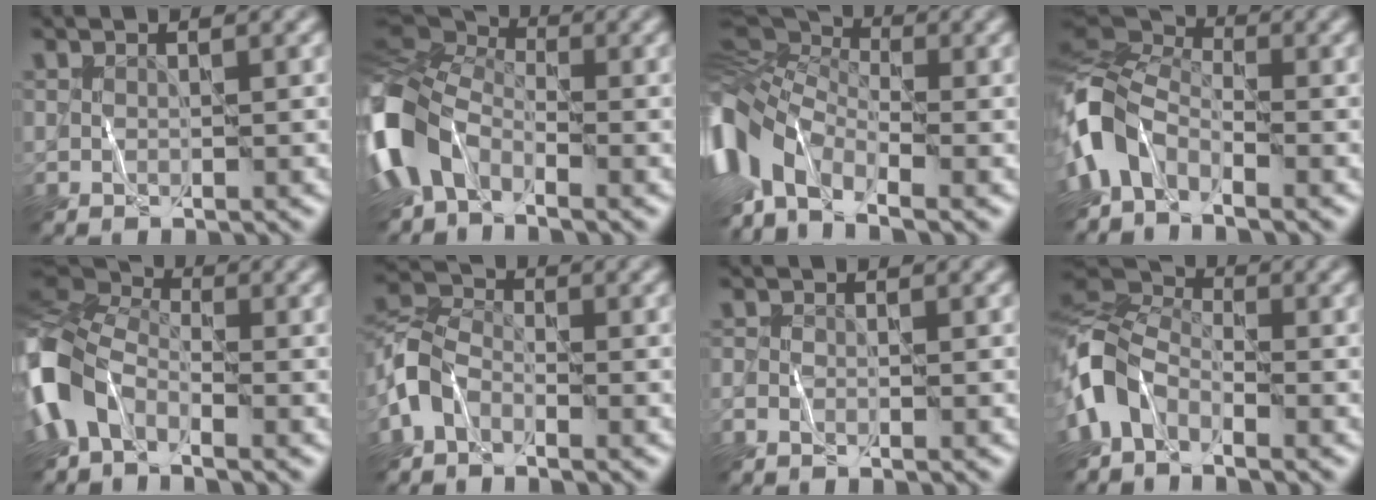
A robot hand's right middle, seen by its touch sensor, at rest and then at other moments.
{"total": 10.3, "force": [-3.0, 6.6, 7.2], "torque": [-0.185, -0.008, -0.077]}
{"total": 9.9, "force": [-2.8, 5.3, 7.9], "torque": [-0.183, -0.006, -0.070]}
{"total": 6.5, "force": [-2.9, 3.7, 4.5], "torque": [-0.096, 0.008, -0.084]}
{"total": 7.9, "force": [-3.3, 4.7, 5.4], "torque": [-0.121, 0.002, -0.092]}
{"total": 4.1, "force": [-2.6, 2.5, 2.0], "torque": [-0.045, 0.003, -0.071]}
{"total": 0.8, "force": [-0.7, 0.3, 0.2], "torque": [-0.007, -0.001, -0.020]}
{"total": 5.8, "force": [-3.1, 3.5, 3.5], "torque": [-0.077, 0.003, -0.087]}